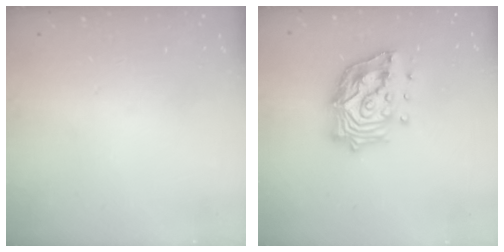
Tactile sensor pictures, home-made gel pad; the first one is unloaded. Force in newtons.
{"total": 16.9, "press": 16.7, "slide": 2.3}